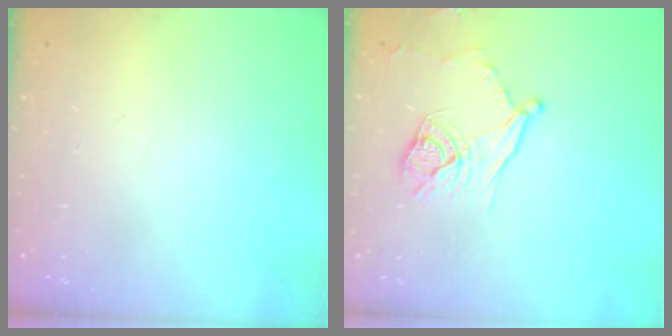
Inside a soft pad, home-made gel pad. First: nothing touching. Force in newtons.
{"total": 11.3, "press": 11.0, "slide": 2.3}